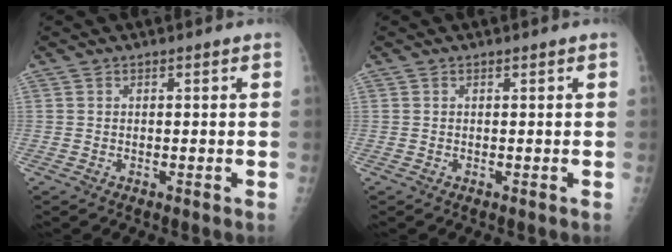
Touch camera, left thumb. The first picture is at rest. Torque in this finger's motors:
{"motor_torque": [0.01, 0.00, 0.03, -0.03, 0.01]}